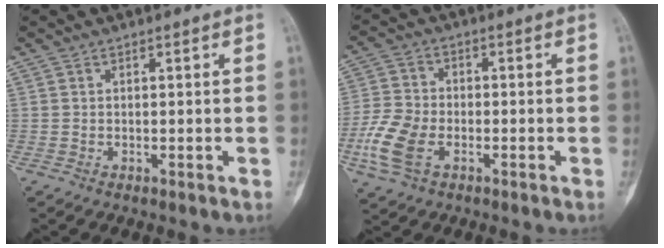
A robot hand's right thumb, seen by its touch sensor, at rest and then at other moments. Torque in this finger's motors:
{"motor_torque": [0.07, 0.18, 0.59, -0.19, 0.08]}